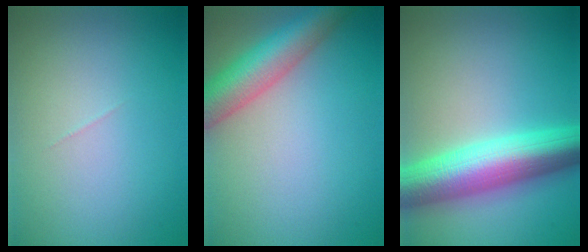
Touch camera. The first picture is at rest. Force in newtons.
{"total": 6.7, "press": 6.7, "slide": 0.4}
{"total": 9.6, "press": 9.6, "slide": 0.1}